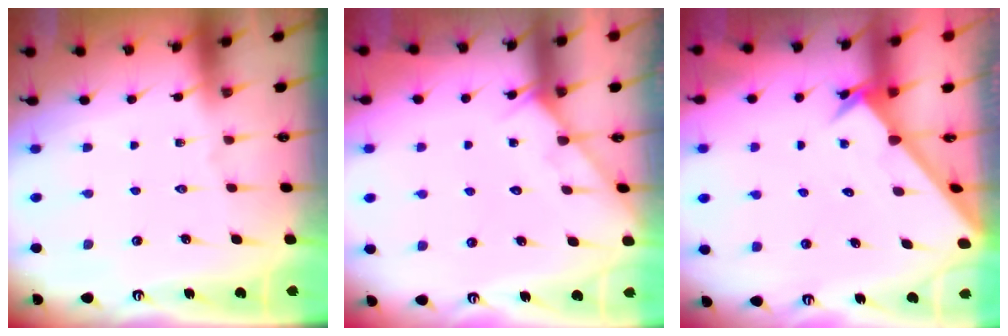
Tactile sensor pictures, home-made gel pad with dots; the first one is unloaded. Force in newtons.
{"total": 5.4, "press": 5.4, "slide": 0.5}
{"total": 2.5, "press": 2.5, "slide": 0.2}